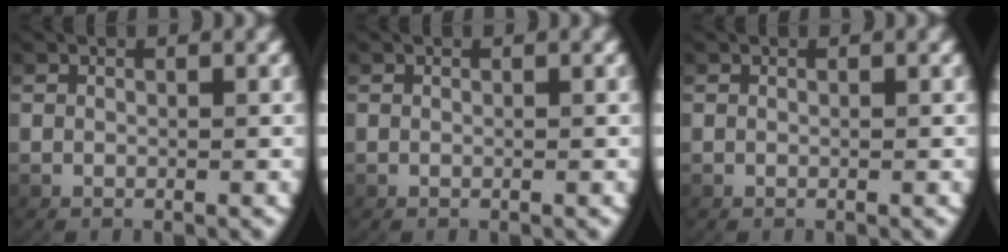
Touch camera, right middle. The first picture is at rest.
{"total": 0.0}
{"total": 0.0}